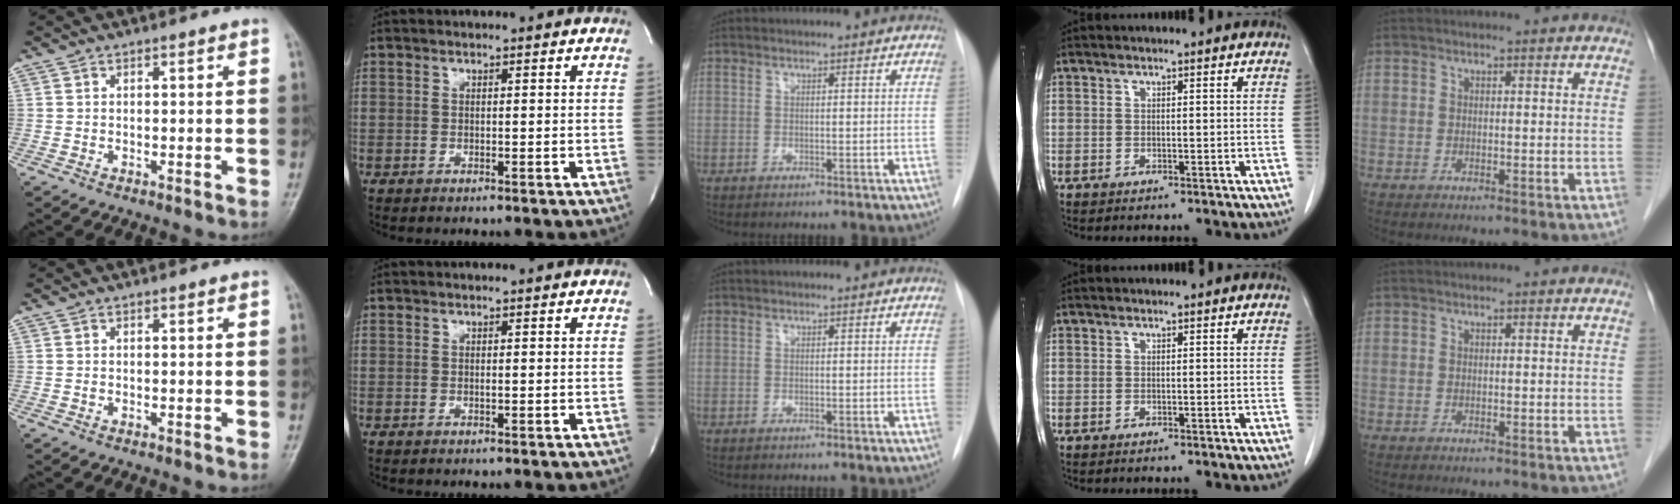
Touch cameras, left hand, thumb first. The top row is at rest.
{}